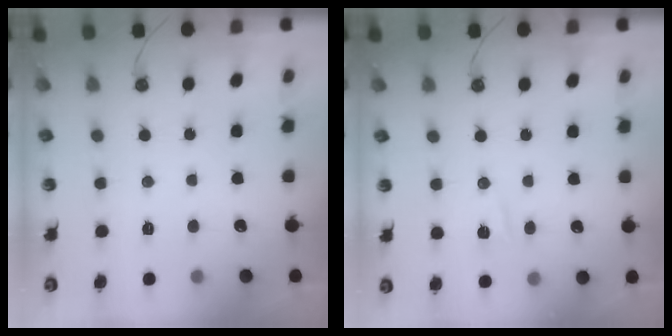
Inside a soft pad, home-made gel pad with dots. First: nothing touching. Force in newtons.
{"total": 5.9, "press": 5.8, "slide": 0.8}